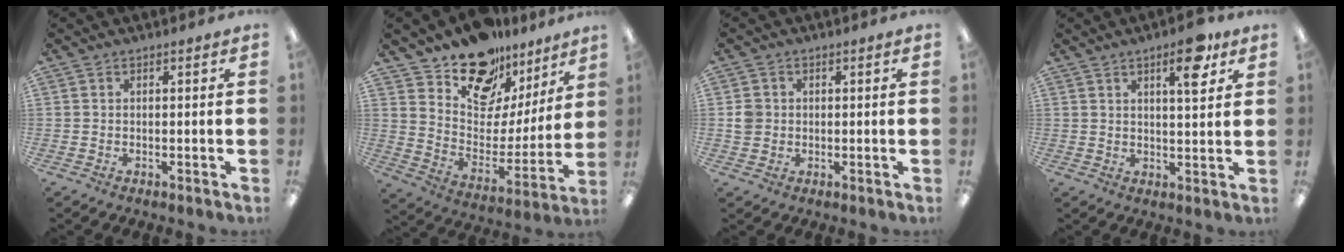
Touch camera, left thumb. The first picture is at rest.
{"total": 15.3, "force": [11.9, 8.6, 4.4], "torque": [-0.090, -0.096, 0.217]}
{"total": 3.2, "force": [0.3, 3.1, 0.8], "torque": [-0.010, 0.002, 0.003]}
{"total": 8.9, "force": [5.1, 2.9, 6.7], "torque": [-0.086, -0.020, 0.077]}